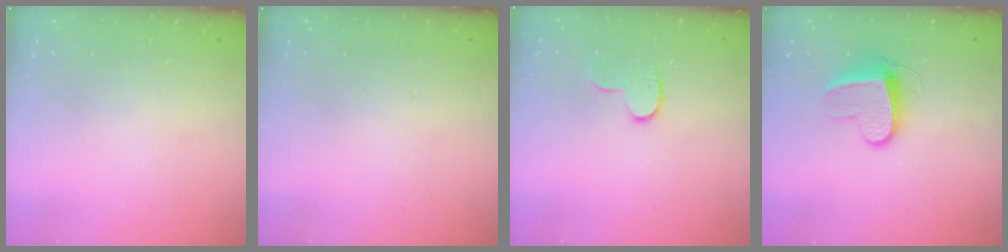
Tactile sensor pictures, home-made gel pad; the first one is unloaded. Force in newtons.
{"total": 0.0}
{"total": 8.2, "press": 8.2, "slide": 0.3}
{"total": 9.7, "press": 9.7, "slide": 0.4}